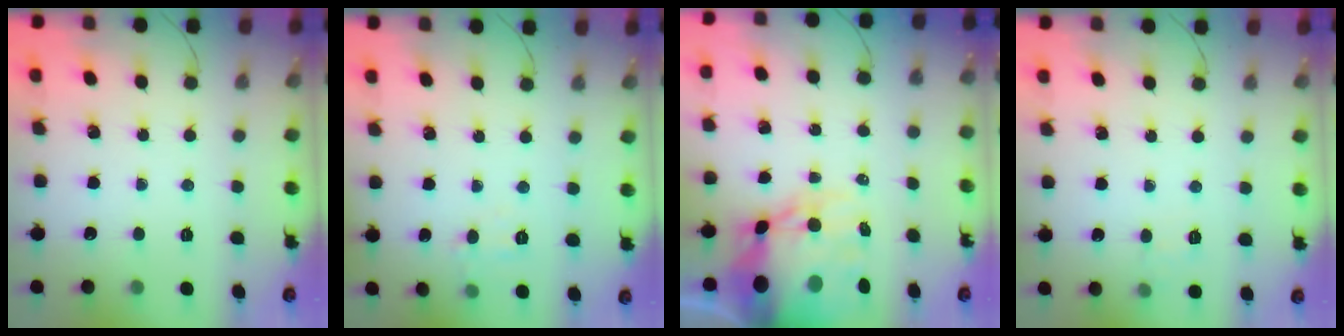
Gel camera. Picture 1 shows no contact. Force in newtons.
{"total": 3.8, "press": 3.6, "slide": 1.3}
{"total": 18.9, "press": 18.4, "slide": 4.6}
{"total": 5.0, "press": 4.7, "slide": 1.4}